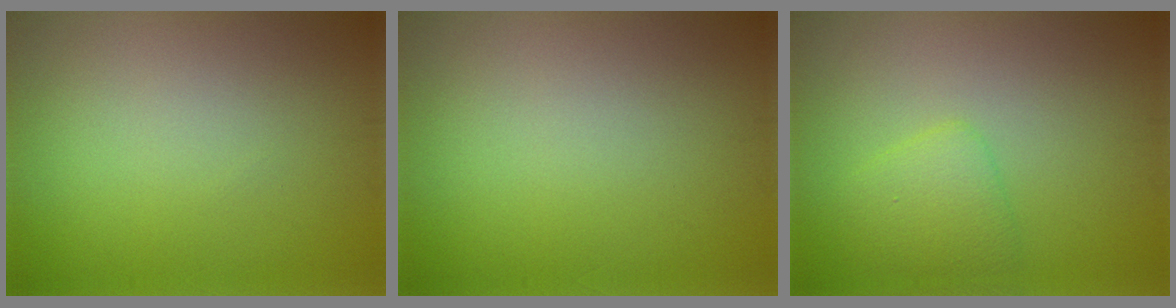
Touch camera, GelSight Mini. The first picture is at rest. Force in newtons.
{"total": 0.0}
{"total": 2.5, "press": 2.4, "slide": 0.2}